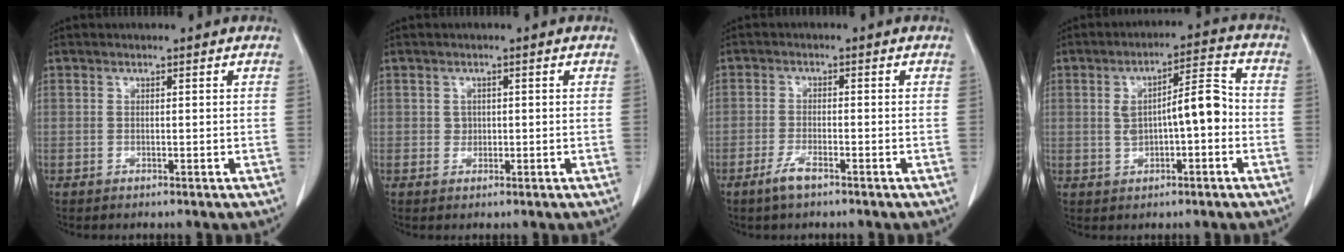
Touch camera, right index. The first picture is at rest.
{"total": 1.2, "force": [0.1, 1.1, 0.4], "torque": [-0.006, 0.002, 0.004]}
{"total": 3.0, "force": [-2.1, 0.5, 2.1], "torque": [-0.047, -0.003, -0.039]}
{"total": 8.2, "force": [-0.4, 2.2, 7.8], "torque": [-0.133, 0.027, -0.003]}